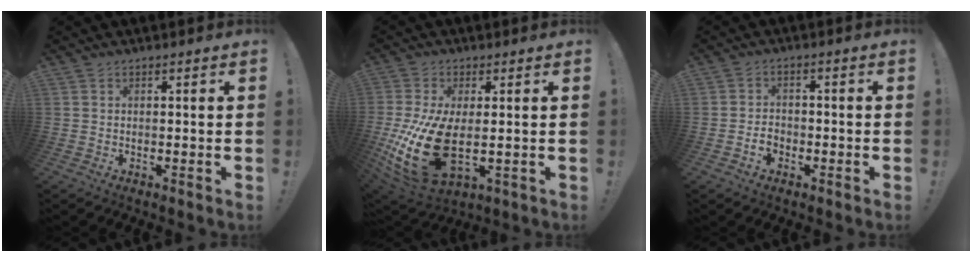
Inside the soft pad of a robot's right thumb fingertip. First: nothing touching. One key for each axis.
{"total": 20.2, "fx": -1.7, "fy": 10.7, "fz": 17.0, "tx": -0.328, "ty": -0.019, "tz": -0.014}
{"total": 3.4, "fx": -2.0, "fy": 2.3, "fz": 1.5, "tx": -0.026, "ty": 0.005, "tz": -0.038}